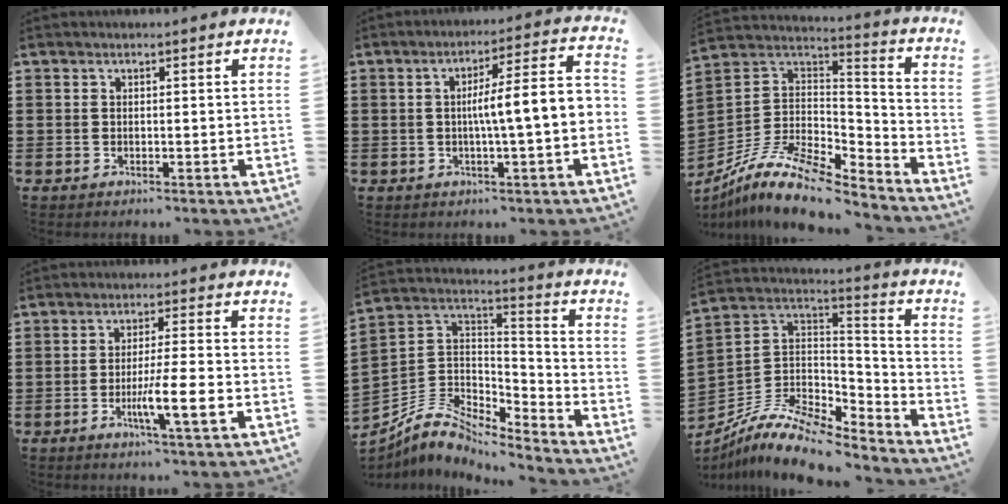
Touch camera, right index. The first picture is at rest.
{"total": 6.9, "force": [-0.9, 0.6, 6.8], "torque": [-0.116, -0.005, -0.025]}
{"total": 12.8, "force": [-9.8, 4.2, 7.1], "torque": [-0.145, 0.029, -0.188]}
{"total": 7.4, "force": [-2.5, 0.5, 7.0], "torque": [-0.118, -0.013, -0.042]}
{"total": 6.7, "force": [-5.6, 3.1, 2.1], "torque": [-0.066, -0.003, -0.114]}
{"total": 11.2, "force": [-9.2, 3.7, 5.2], "torque": [-0.110, 0.022, -0.180]}